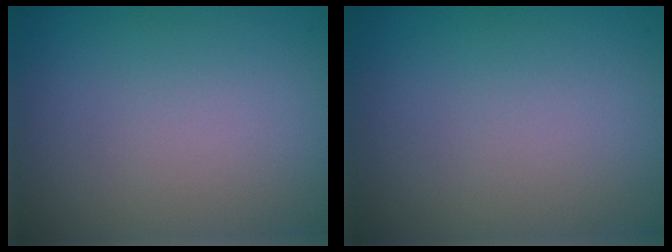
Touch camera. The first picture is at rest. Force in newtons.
{"total": 0.0}